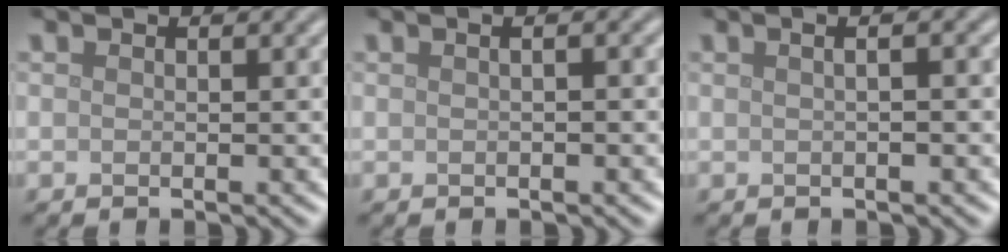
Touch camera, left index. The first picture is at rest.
{"total": 1.1, "force": [0.2, 0.4, 1.0], "torque": [-0.009, -0.001, -0.001]}
{"total": 2.9, "force": [0.9, 1.4, 2.4], "torque": [-0.015, 0.014, -0.013]}